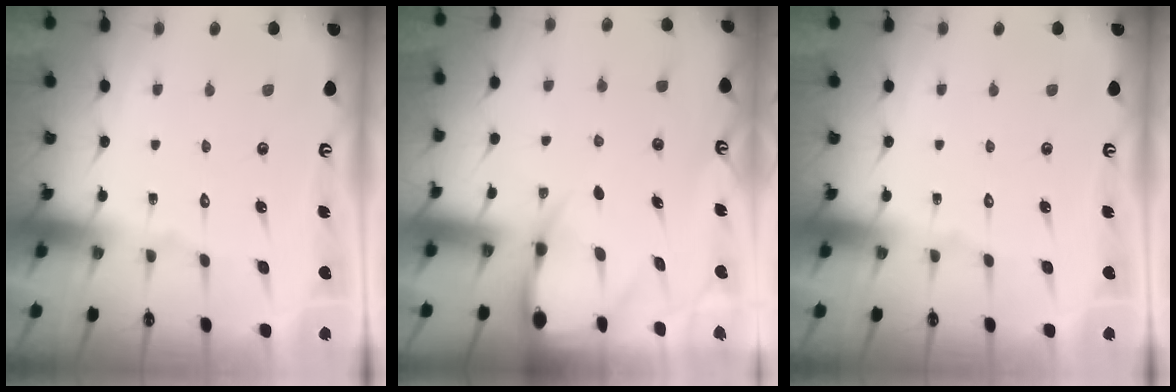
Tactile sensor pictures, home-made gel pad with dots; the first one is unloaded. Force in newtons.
{"total": 5.2, "press": 5.1, "slide": 0.6}
{"total": 0.0}